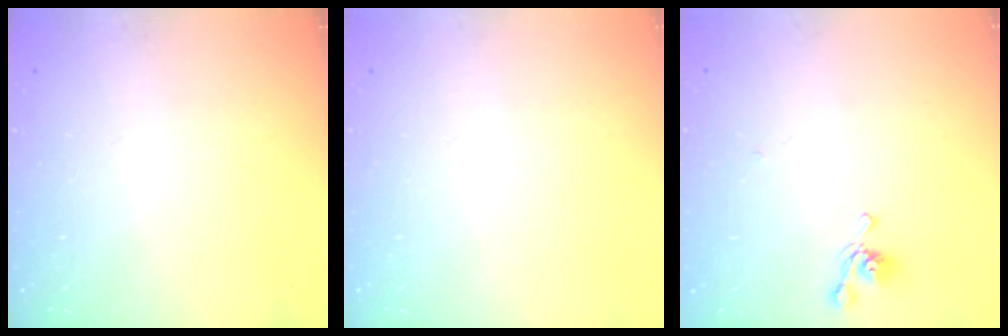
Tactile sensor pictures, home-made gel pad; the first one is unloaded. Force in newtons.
{"total": 0.0}
{"total": 4.5, "press": 4.5, "slide": 0.6}